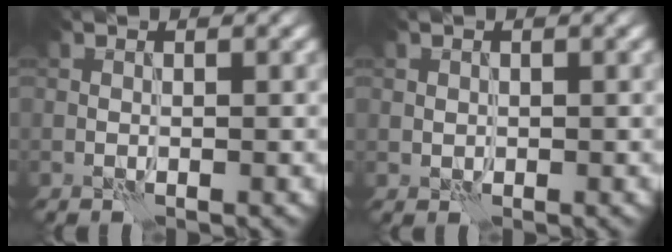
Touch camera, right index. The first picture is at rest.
{"total": 0.7, "force": [0.3, 0.7, 0.1], "torque": [0.000, -0.002, 0.005]}